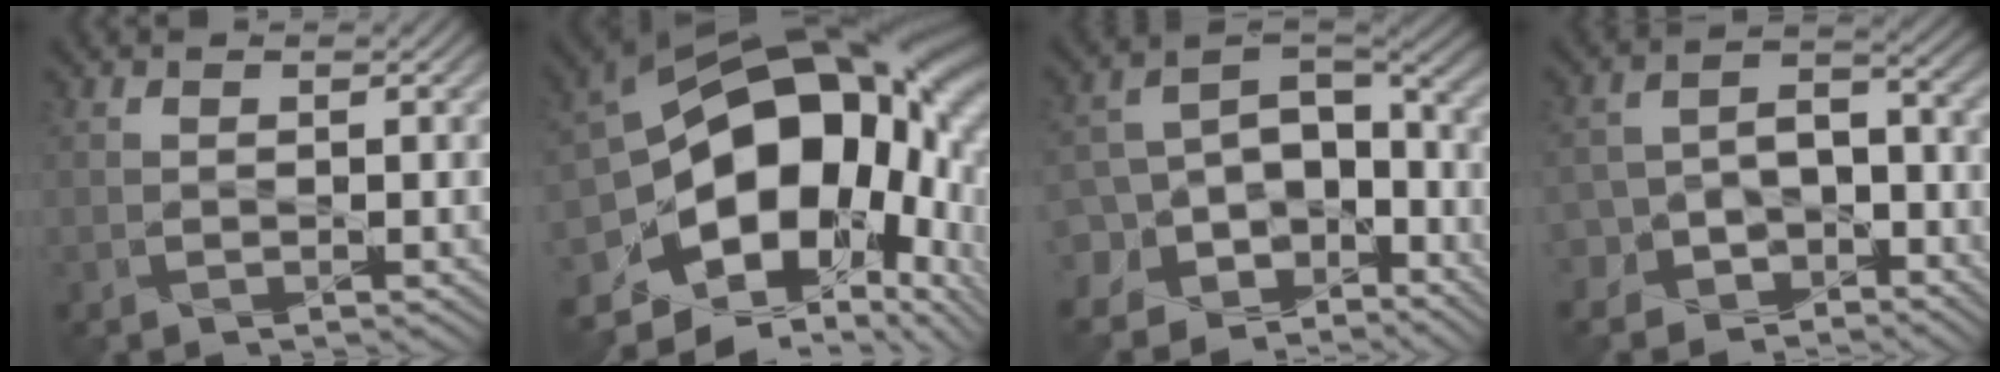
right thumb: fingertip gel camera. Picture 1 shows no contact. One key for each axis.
{"total": 21.5, "fx": -3.3, "fy": 14.1, "fz": 15.8, "tx": -0.293, "ty": -0.061, "tz": -0.019}
{"total": 11.0, "fx": -6.5, "fy": 7.3, "fz": 5.0, "tx": -0.129, "ty": -0.013, "tz": -0.111}
{"total": 7.2, "fx": -5.0, "fy": 4.5, "fz": 2.4, "tx": -0.043, "ty": -0.006, "tz": -0.098}